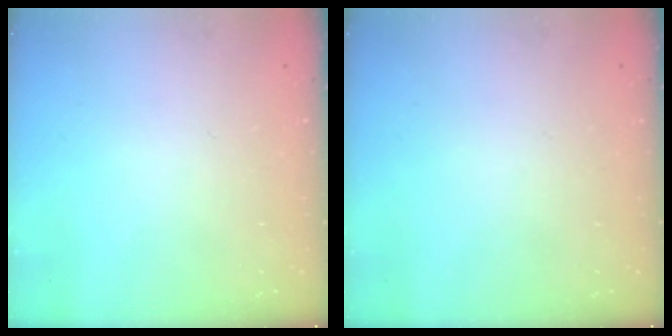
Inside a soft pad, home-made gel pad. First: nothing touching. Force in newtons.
{"total": 0.0}